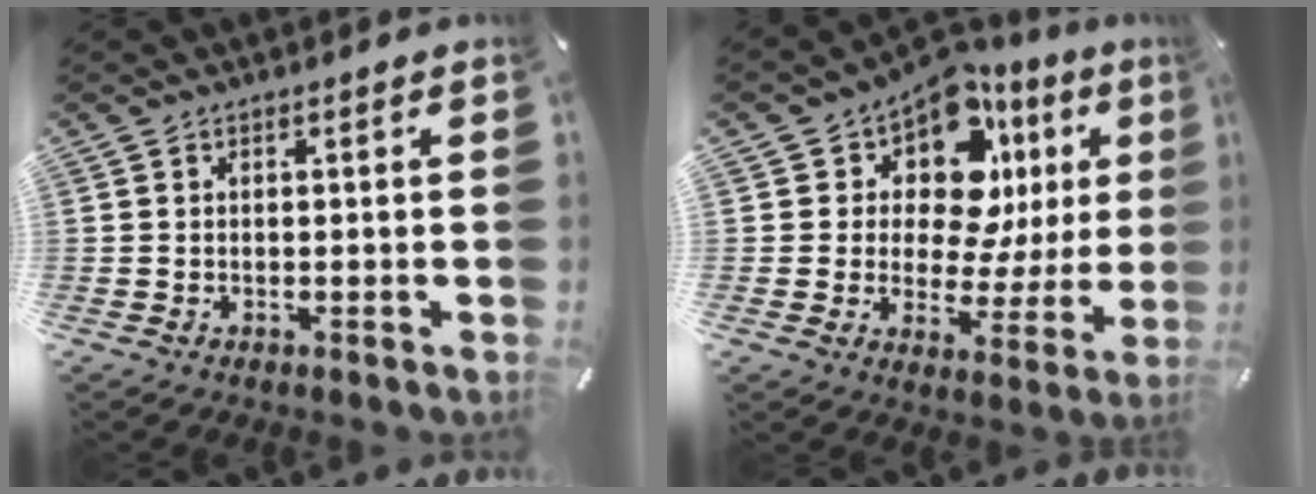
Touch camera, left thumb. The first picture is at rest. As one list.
[{"total": 13.5, "force": [8.0, 8.0, 7.2], "torque": [-0.108, -0.078, 0.140]}]